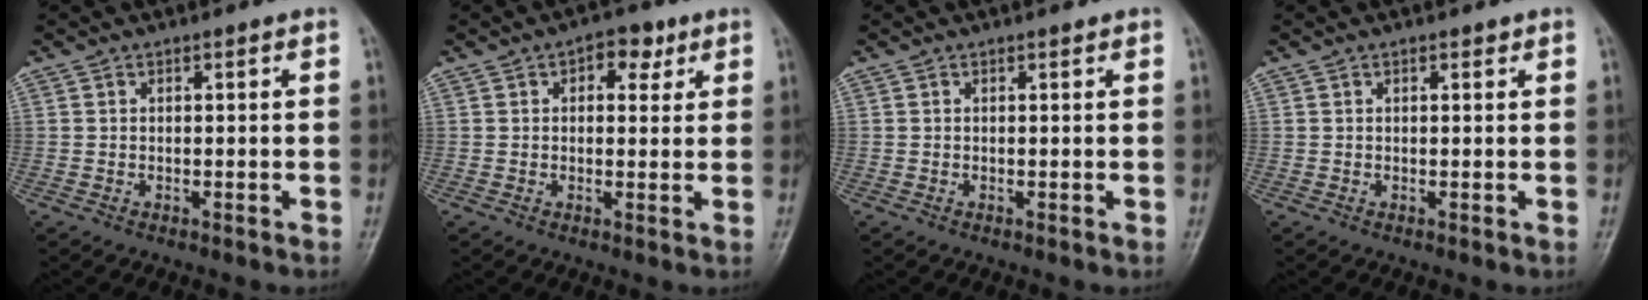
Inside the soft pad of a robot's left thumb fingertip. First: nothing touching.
{"total": 5.2, "force": [2.4, 3.3, 3.3], "torque": [-0.017, -0.002, 0.026]}
{"total": 0.0}
{"total": 0.8, "force": [0.6, 0.4, 0.4], "torque": [-0.004, -0.002, 0.006]}